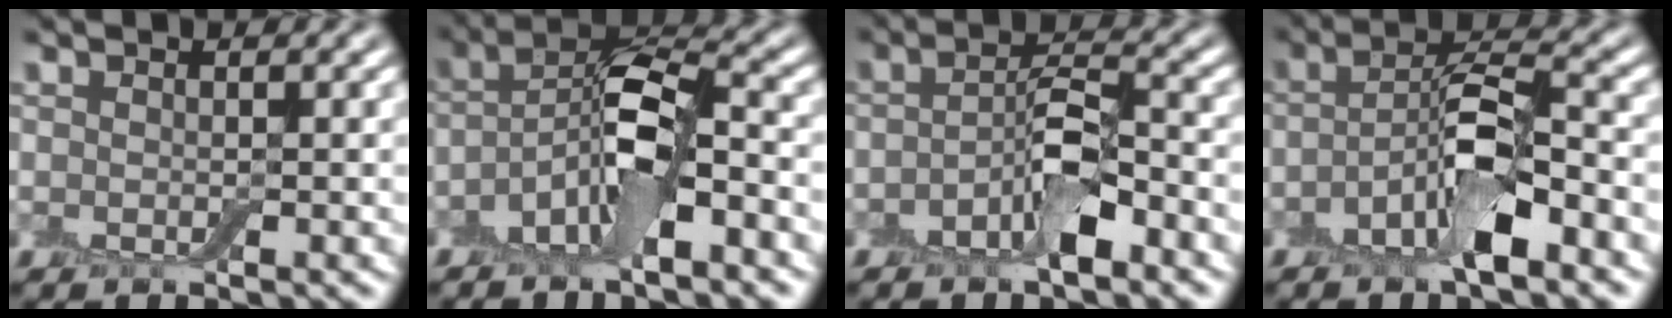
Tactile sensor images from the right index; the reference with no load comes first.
{"total": 7.3, "force": [-3.0, 2.3, 6.2], "torque": [-0.112, 0.010, -0.067]}
{"total": 4.7, "force": [-2.1, 1.7, 3.9], "torque": [-0.067, 0.009, -0.045]}
{"total": 6.7, "force": [-2.8, 2.1, 5.7], "torque": [-0.100, 0.010, -0.060]}